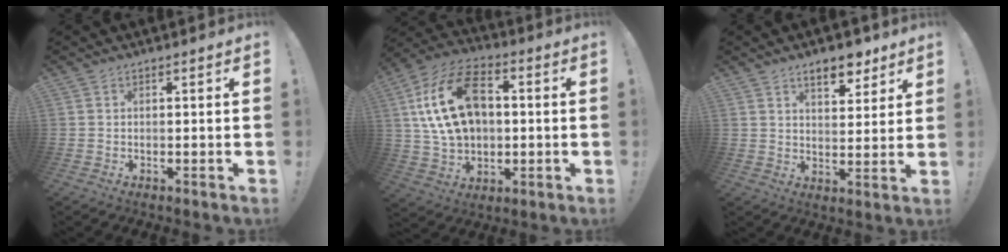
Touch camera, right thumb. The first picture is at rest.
{"total": 20.7, "force": [3.1, 14.5, 14.5], "torque": [-0.246, 0.007, 0.061]}
{"total": 8.5, "force": [5.9, 3.8, 4.9], "torque": [-0.053, -0.031, 0.101]}